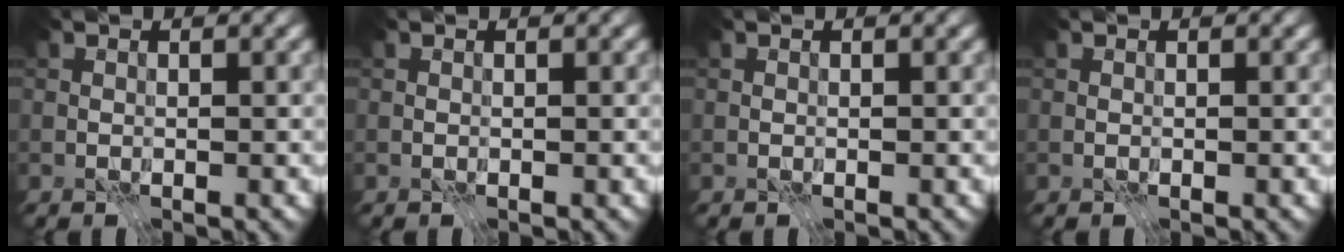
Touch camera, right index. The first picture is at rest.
{"total": 0.0}
{"total": 0.0}
{"total": 0.0}